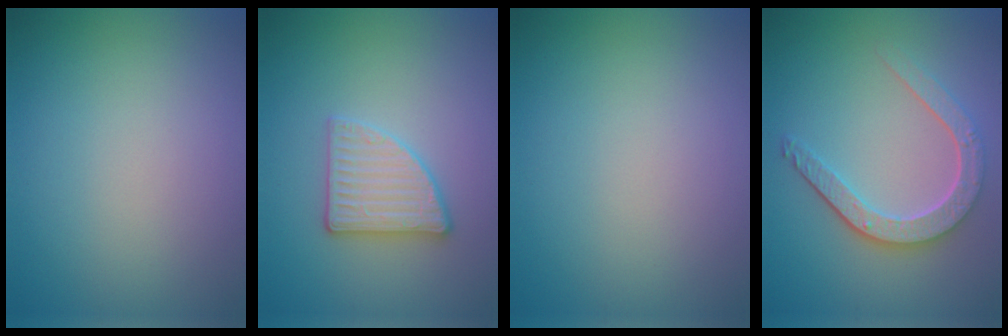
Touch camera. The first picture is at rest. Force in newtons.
{"total": 2.9, "press": 2.8, "slide": 0.5}
{"total": 0.0}
{"total": 4.5, "press": 3.6, "slide": 2.7}